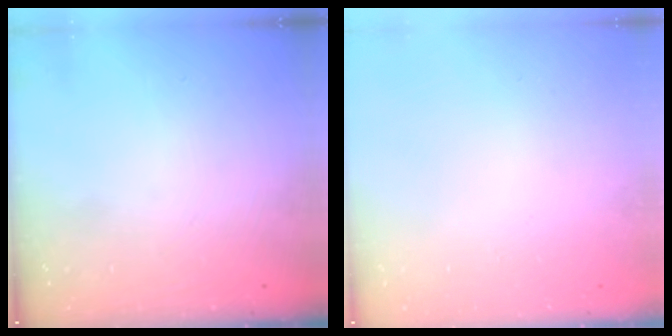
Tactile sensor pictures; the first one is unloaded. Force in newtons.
{"total": 0.0}